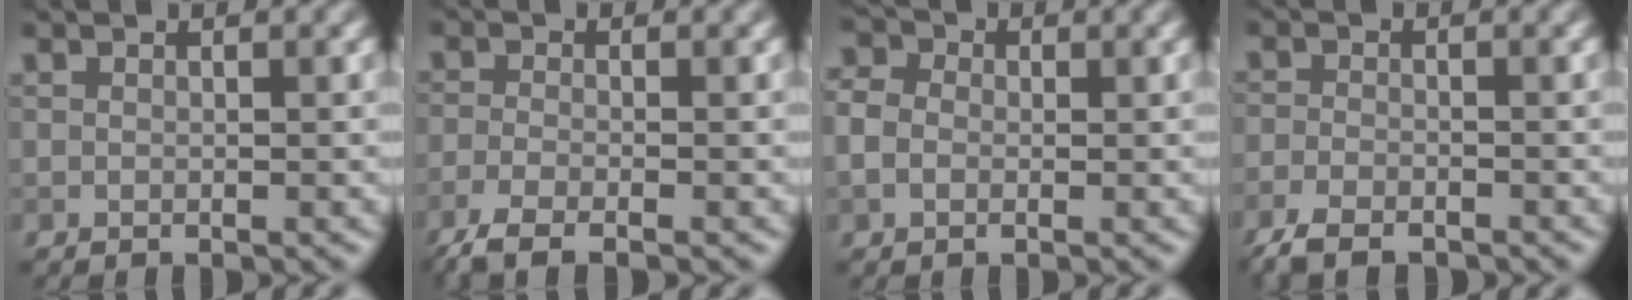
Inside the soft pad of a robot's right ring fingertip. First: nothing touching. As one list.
[{"total": 3.9, "force": [-2.7, 1.1, 2.5], "torque": [-0.059, -0.012, -0.065]}, {"total": 2.8, "force": [0.0, 2.3, 1.6], "torque": [-0.038, 0.007, -0.012]}, {"total": 4.3, "force": [-3.4, 1.6, 2.1], "torque": [-0.041, -0.009, -0.073]}]